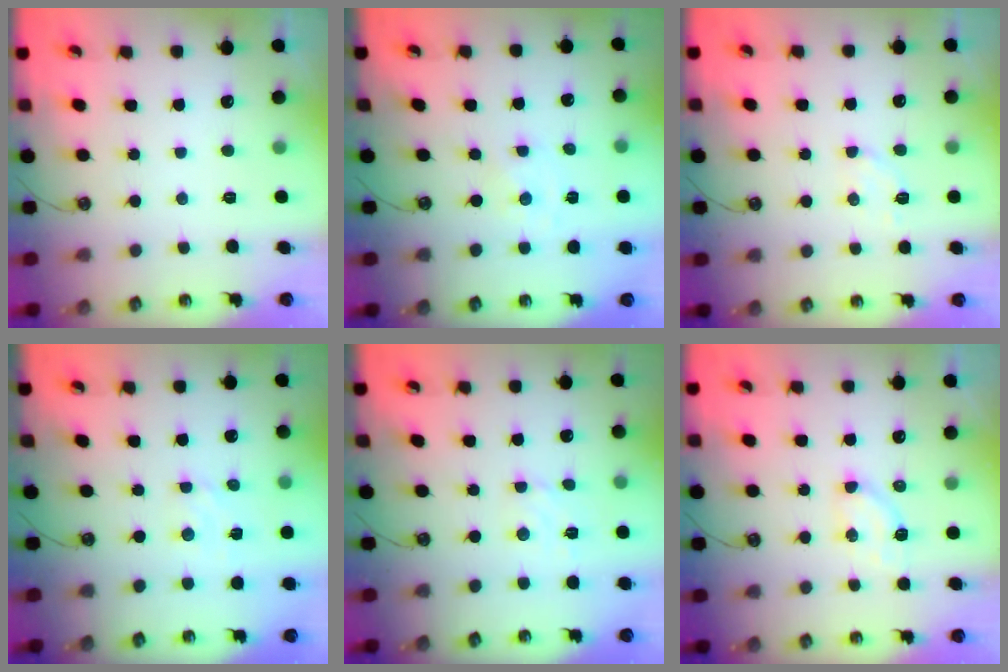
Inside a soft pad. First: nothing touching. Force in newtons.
{"total": 0.0}
{"total": 4.9, "press": 4.8, "slide": 0.7}
{"total": 3.6, "press": 3.6, "slide": 0.4}
{"total": 3.1, "press": 3.0, "slide": 0.4}
{"total": 5.1, "press": 5.1, "slide": 0.6}